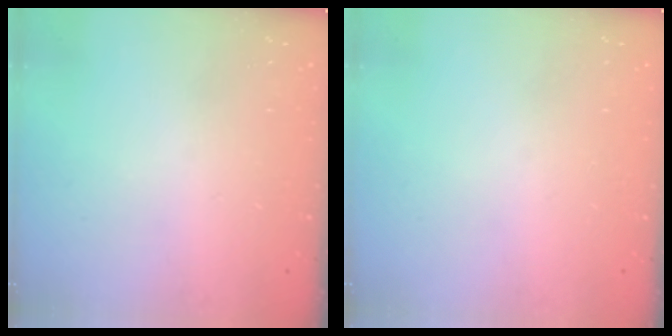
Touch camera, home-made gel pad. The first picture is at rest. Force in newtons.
{"total": 0.0}